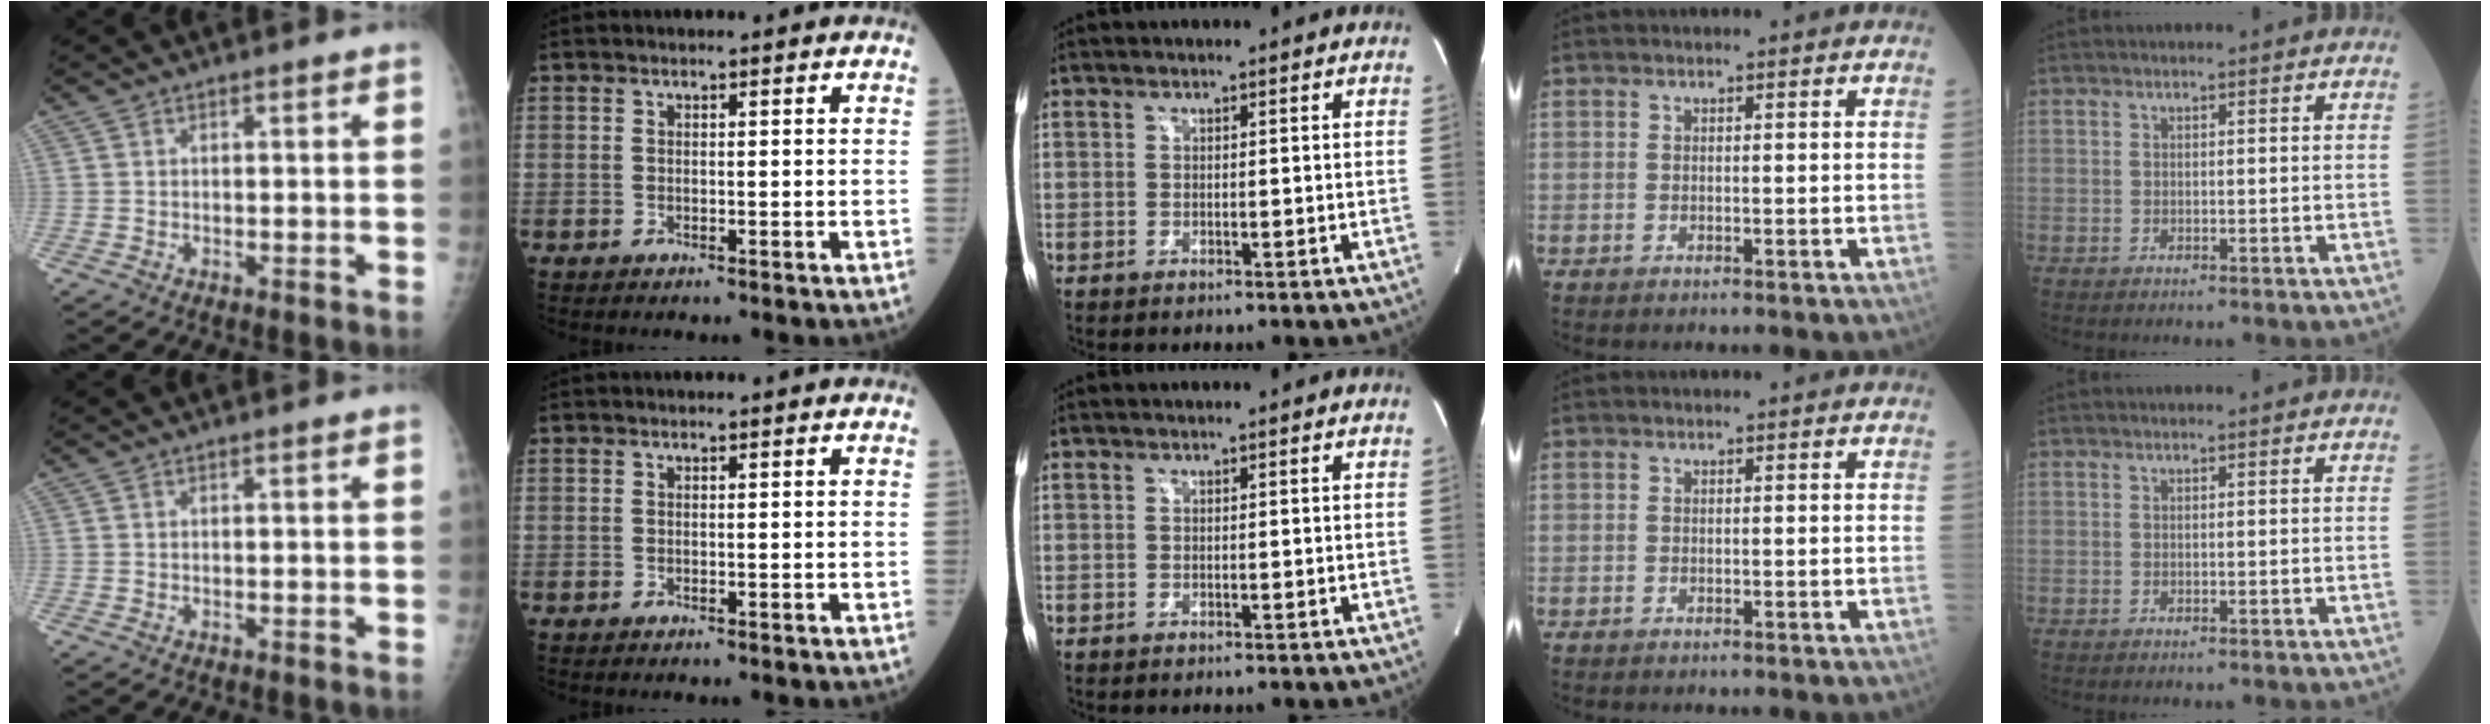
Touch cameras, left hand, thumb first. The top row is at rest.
{}